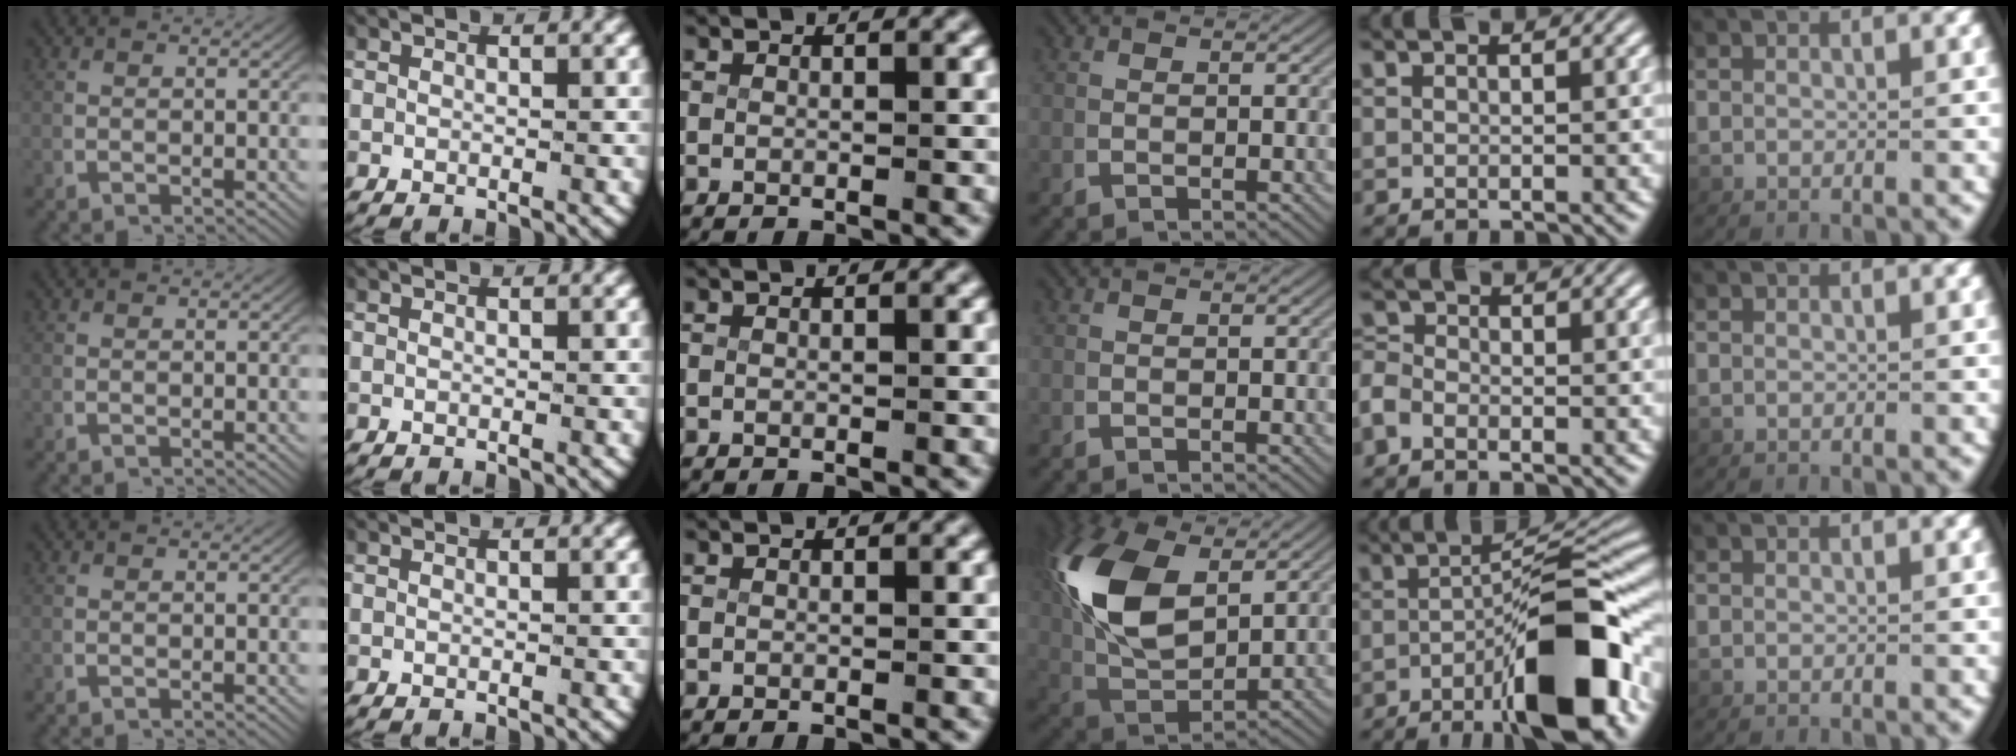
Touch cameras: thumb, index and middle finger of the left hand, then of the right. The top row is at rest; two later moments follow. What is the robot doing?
{"motion": "lift_and_place", "object": "fork"}